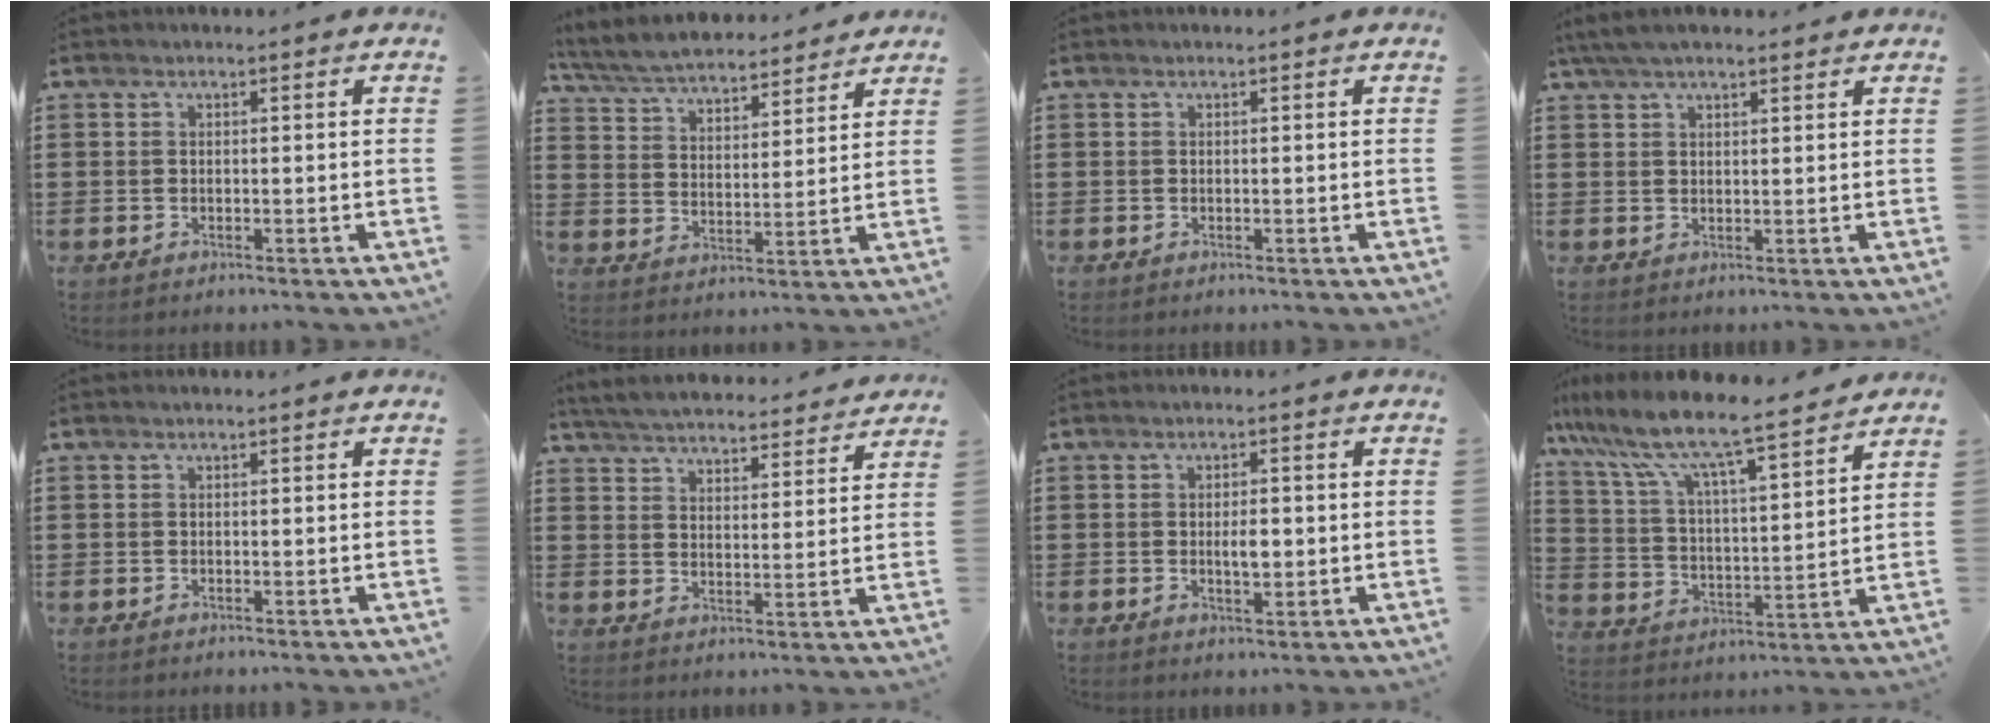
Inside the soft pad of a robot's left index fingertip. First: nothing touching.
{"total": 5.9, "force": [5.7, 0.7, 1.3], "torque": [-0.053, -0.029, 0.100]}
{"total": 0.0}
{"total": 3.8, "force": [3.0, 1.1, 2.1], "torque": [-0.049, 0.003, 0.056]}
{"total": 0.0}
{"total": 5.1, "force": [5.1, 0.3, 0.6], "torque": [-0.037, -0.031, 0.088]}
{"total": 2.9, "force": [-0.1, 1.1, 2.6], "torque": [-0.042, -0.003, -0.005]}
{"total": 8.8, "force": [7.7, 0.5, 4.1], "torque": [-0.113, -0.052, 0.126]}